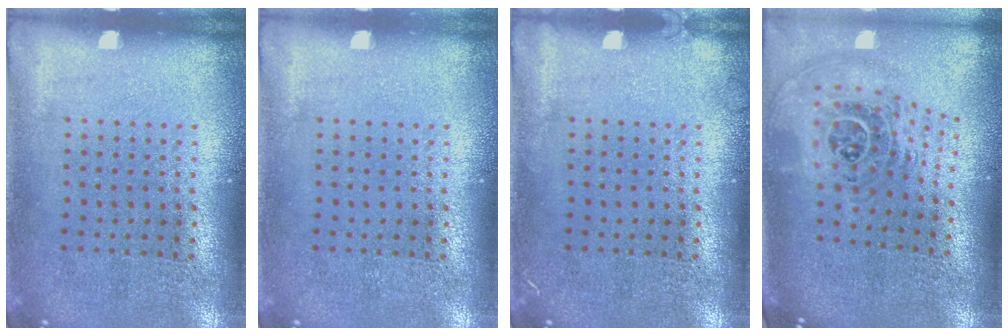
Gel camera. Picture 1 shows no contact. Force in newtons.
{"total": 0.0}
{"total": 0.6, "press": 0.5, "slide": 0.1}
{"total": 1.7, "press": 1.4, "slide": 1.0}